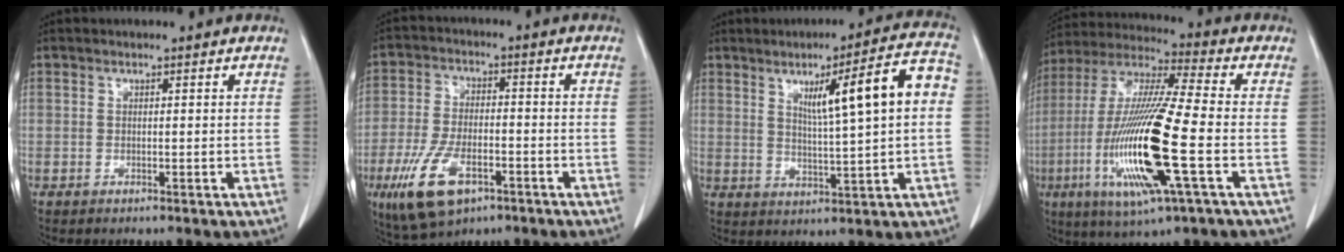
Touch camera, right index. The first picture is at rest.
{"total": 11.2, "force": [-5.6, 5.0, 8.3], "torque": [-0.176, -0.008, -0.095]}
{"total": 11.9, "force": [2.4, 0.4, 11.6], "torque": [-0.166, 0.017, 0.037]}
{"total": 19.7, "force": [-5.1, 1.2, 19.0], "torque": [-0.404, -0.023, -0.098]}